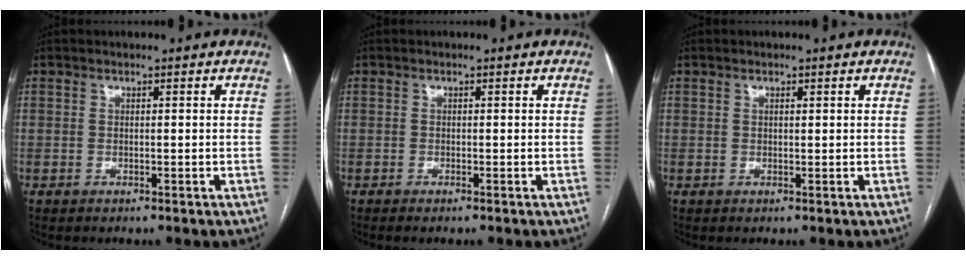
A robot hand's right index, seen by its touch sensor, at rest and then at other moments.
{"total": 0.7, "force": [-0.6, -0.1, 0.5], "torque": [-0.012, -0.002, -0.010]}
{"total": 0.5, "force": [0.3, 0.1, 0.4], "torque": [-0.011, -0.002, 0.005]}